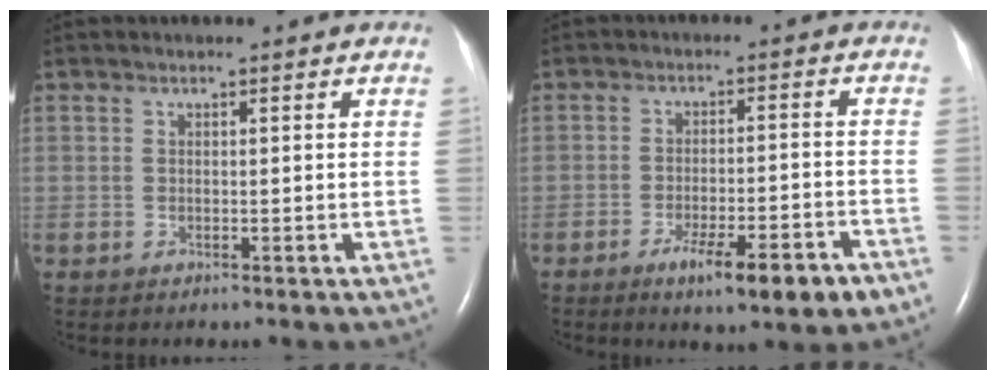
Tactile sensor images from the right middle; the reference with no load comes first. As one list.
[{"total": 8.8, "force": [-5.3, 1.1, 6.9], "torque": [-0.108, -0.012, -0.075]}]